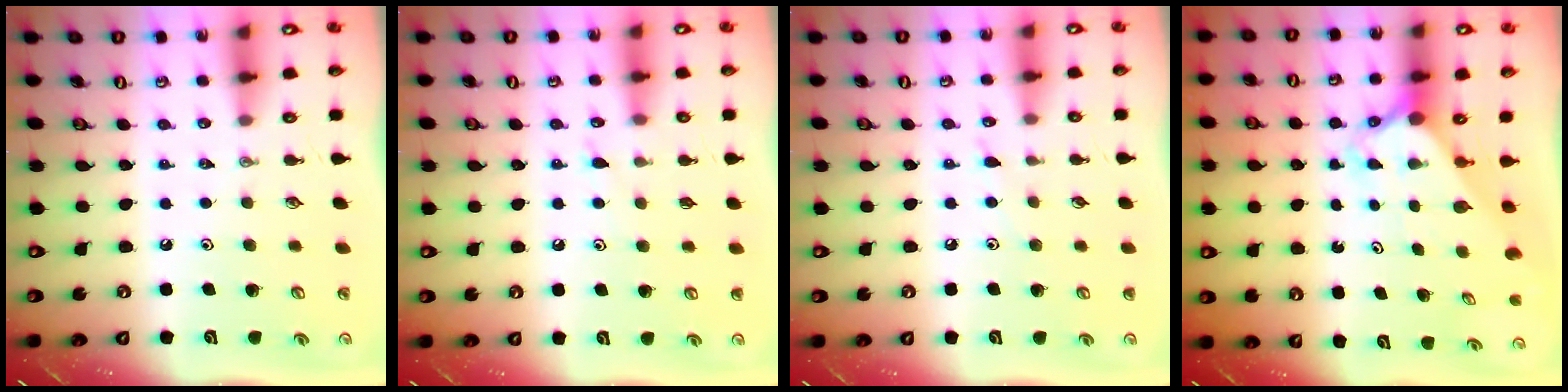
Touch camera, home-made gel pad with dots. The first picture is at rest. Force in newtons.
{"total": 4.6, "press": 4.6, "slide": 0.4}
{"total": 3.4, "press": 3.4, "slide": 0.5}
{"total": 2.5, "press": 2.5, "slide": 0.2}